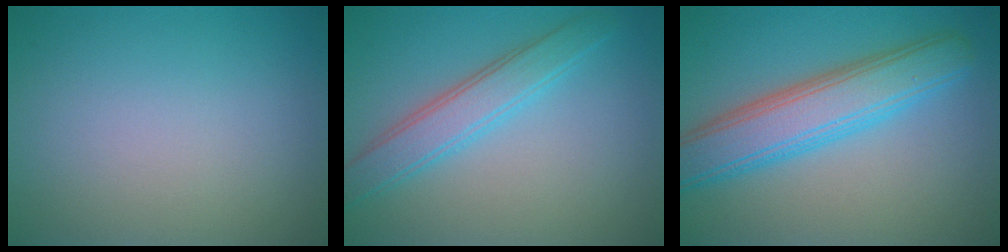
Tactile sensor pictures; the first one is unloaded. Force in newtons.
{"total": 3.7, "press": 3.7, "slide": 0.2}
{"total": 6.5, "press": 6.5, "slide": 0.2}